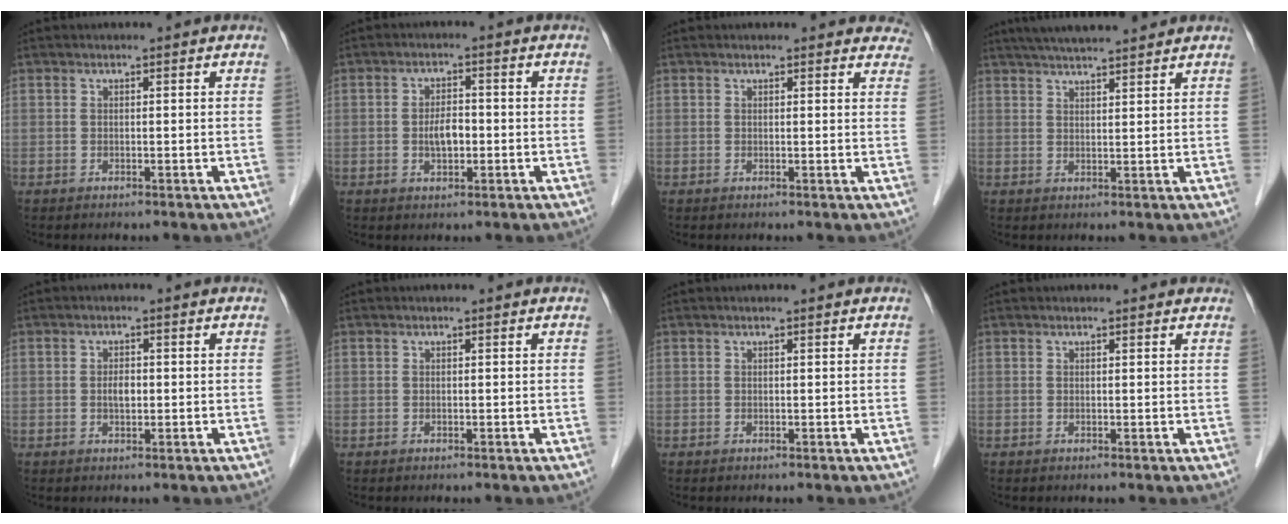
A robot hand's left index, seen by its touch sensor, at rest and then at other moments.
{"total": 3.6, "force": [-0.7, 1.7, 3.1], "torque": [-0.057, 0.004, -0.013]}
{"total": 6.4, "force": [5.9, 2.2, 0.9], "torque": [0.023, -0.005, 0.036]}
{"total": 9.7, "force": [8.6, 0.7, 4.5], "torque": [-0.072, 0.030, 0.123]}
{"total": 1.9, "force": [-0.2, 0.9, 1.6], "torque": [-0.030, 0.002, -0.003]}
{"total": 0.0}
{"total": 0.0}
{"total": 2.1, "force": [1.9, 0.6, 0.5], "torque": [-0.011, 0.007, 0.013]}